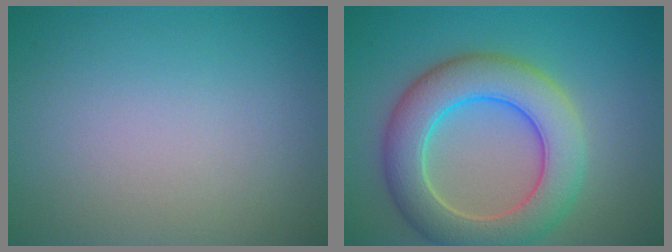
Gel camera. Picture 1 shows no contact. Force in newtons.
{"total": 8.1, "press": 8.0, "slide": 0.6}